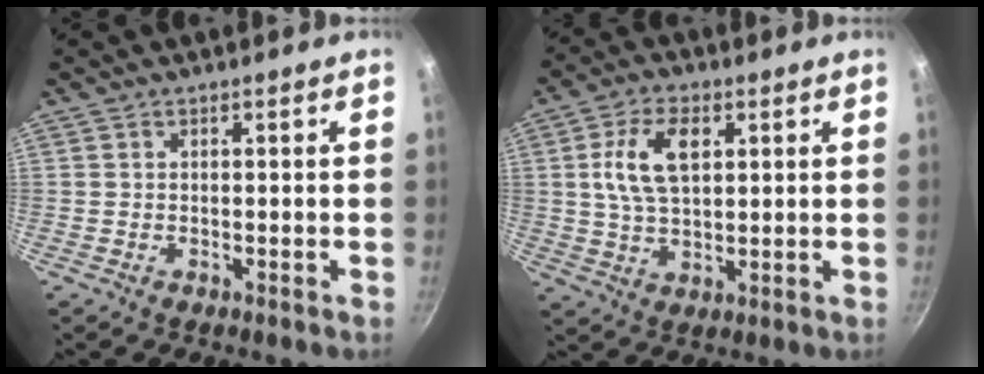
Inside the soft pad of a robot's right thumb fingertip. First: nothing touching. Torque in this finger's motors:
{"motor_torque": [0.21, 0.23, 0.71, 0.71, 0.09]}